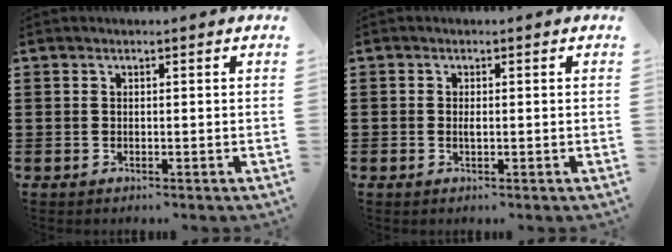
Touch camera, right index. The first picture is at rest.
{"total": 0.8, "force": [-0.1, 0.4, 0.7], "torque": [-0.015, -0.001, -0.002]}